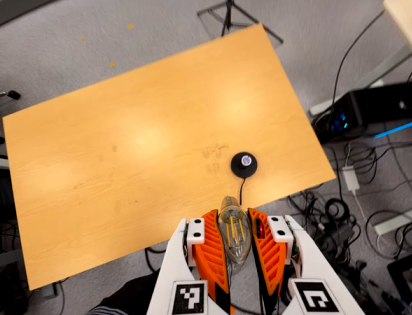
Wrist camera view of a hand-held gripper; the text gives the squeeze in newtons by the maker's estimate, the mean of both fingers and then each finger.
{"total": 21.7, "left": 25.0, "right": 18.4}